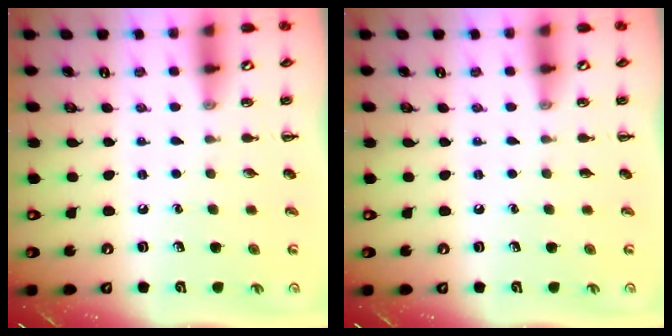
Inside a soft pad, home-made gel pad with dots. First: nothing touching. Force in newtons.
{"total": 0.0}